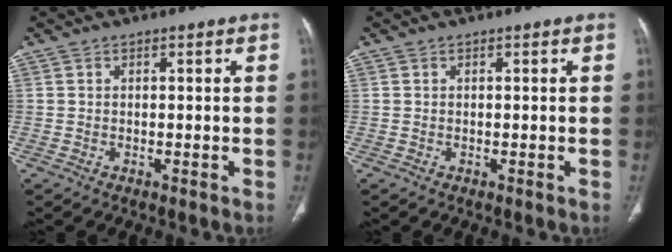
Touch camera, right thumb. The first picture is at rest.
{"total": 0.0}